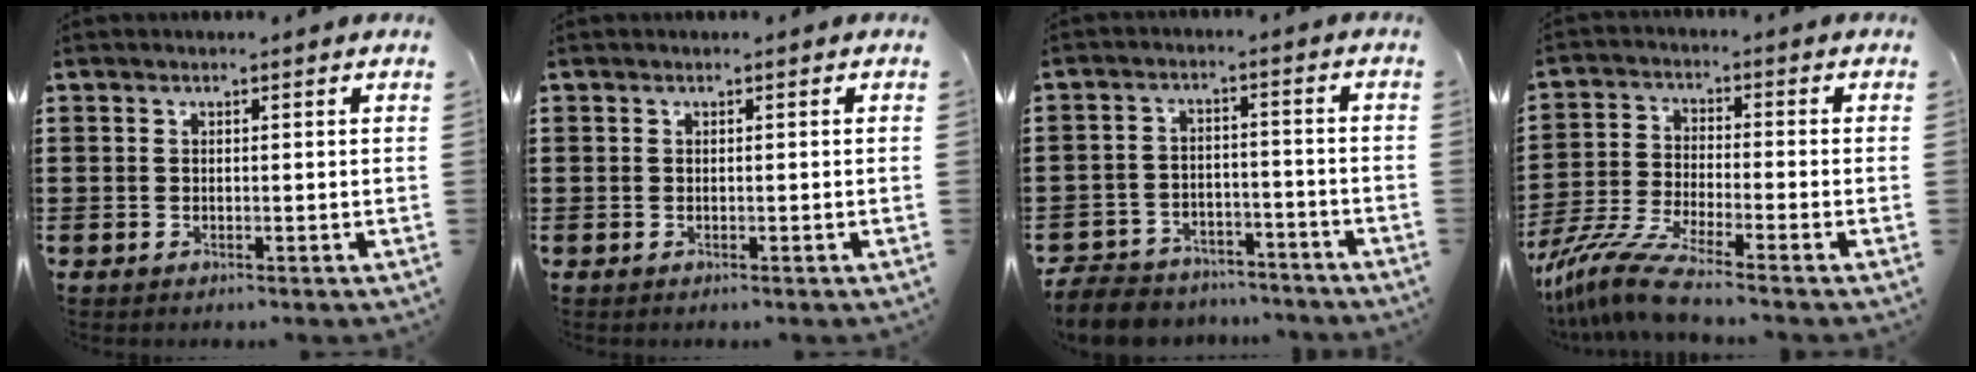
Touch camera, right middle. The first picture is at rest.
{"total": 0.0}
{"total": 6.0, "force": [-5.8, 1.4, 0.5], "torque": [-0.024, 0.009, -0.120]}
{"total": 8.3, "force": [-6.8, 0.5, 4.7], "torque": [-0.116, -0.013, -0.138]}